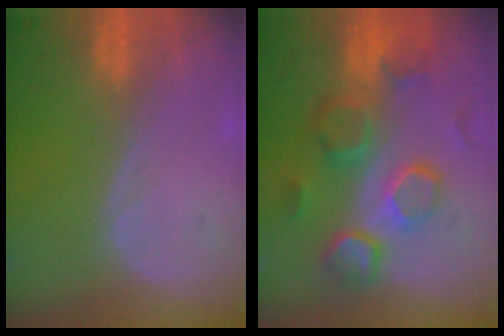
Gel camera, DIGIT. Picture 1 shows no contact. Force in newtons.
{"total": 10.5, "press": 9.2, "slide": 5.1}